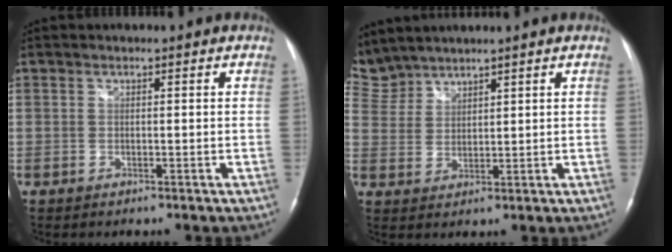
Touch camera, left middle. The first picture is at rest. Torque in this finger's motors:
{"motor_torque": [-0.14, -0.39, 0.00, 0.05]}